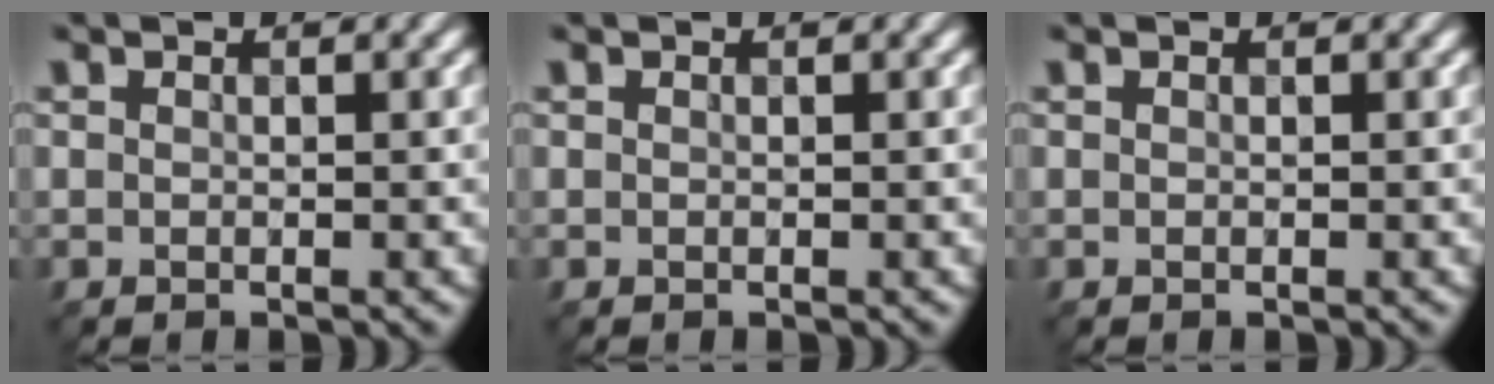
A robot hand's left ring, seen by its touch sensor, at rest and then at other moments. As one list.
[{"total": 0.0}, {"total": 0.0}]